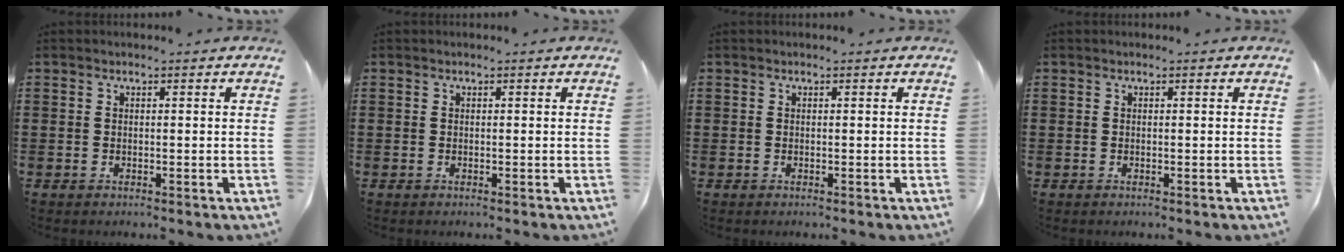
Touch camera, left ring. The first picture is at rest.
{"total": 0.0}
{"total": 0.0}
{"total": 0.0}